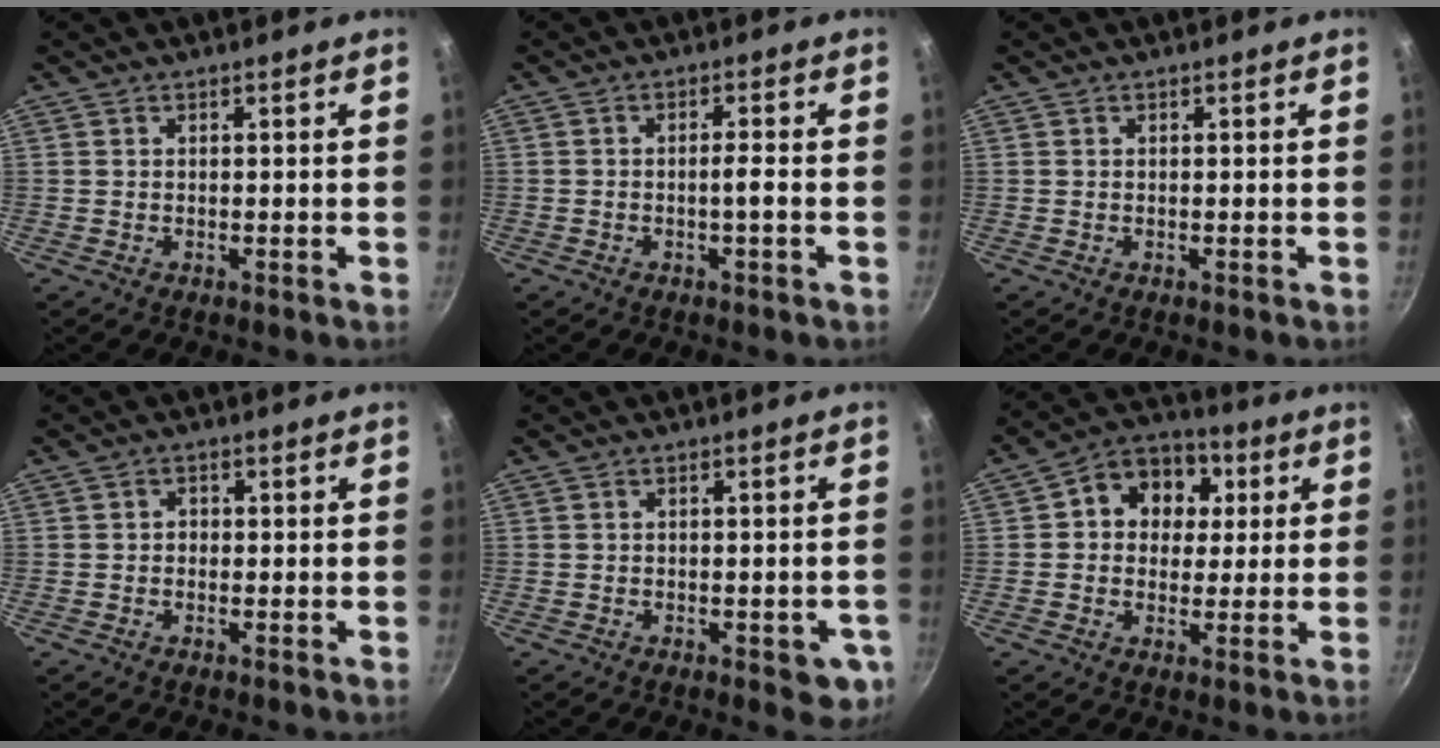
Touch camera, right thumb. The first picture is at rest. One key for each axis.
{"total": 2.3, "fx": -0.8, "fy": 0.1, "fz": 2.1, "tx": -0.040, "ty": 0.012, "tz": -0.014}
{"total": 0.0}
{"total": 1.2, "fx": -0.1, "fy": 1.0, "fz": 0.5, "tx": -0.006, "ty": 0.004, "tz": -0.003}
{"total": 5.9, "fx": -2.0, "fy": 2.8, "fz": 4.8, "tx": -0.037, "ty": 0.004, "tz": -0.023}
{"total": 11.8, "fx": 2.7, "fy": 9.7, "fz": 6.1, "tx": -0.055, "ty": 0.011, "tz": 0.022}